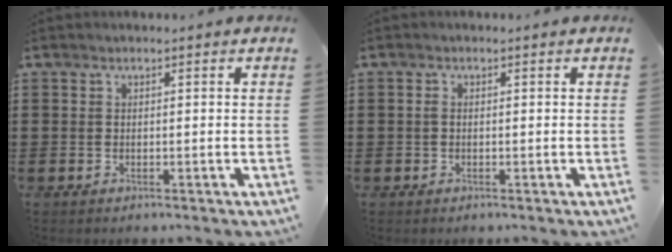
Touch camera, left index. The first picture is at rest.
{"total": 0.7, "force": [-0.2, 0.3, 0.6], "torque": [-0.014, -0.001, -0.004]}